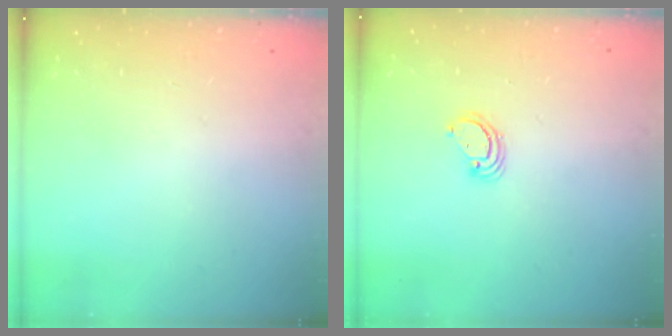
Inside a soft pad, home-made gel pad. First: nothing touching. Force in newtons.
{"total": 3.9, "press": 3.9, "slide": 0.3}